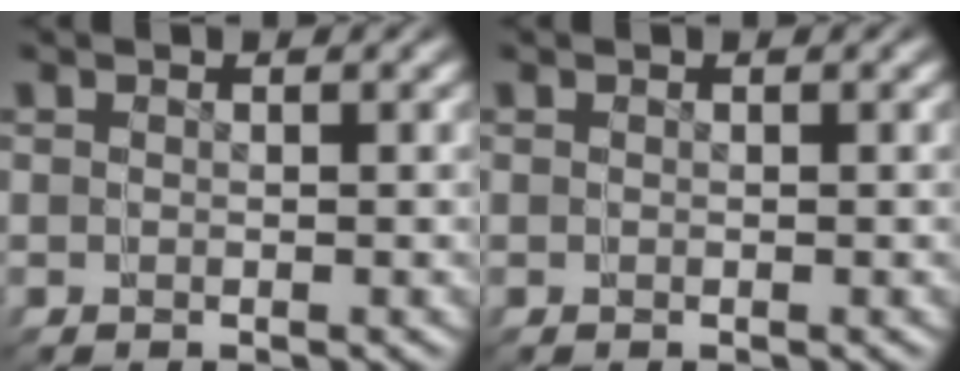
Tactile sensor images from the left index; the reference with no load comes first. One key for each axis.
{"total": 0.0}